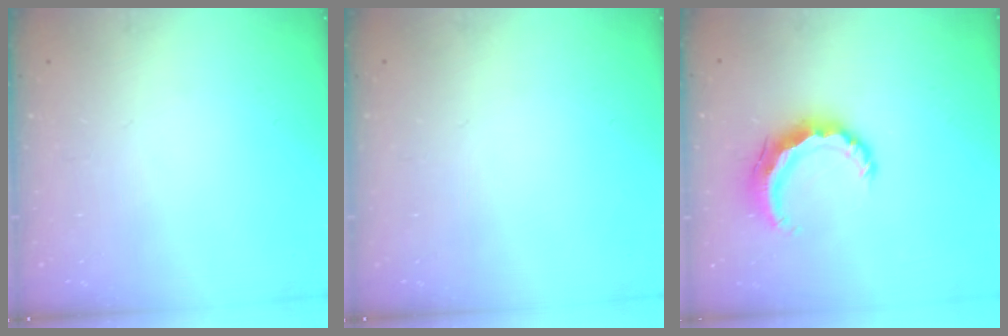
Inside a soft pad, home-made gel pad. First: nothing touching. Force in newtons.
{"total": 0.0}
{"total": 7.4, "press": 7.4, "slide": 0.6}